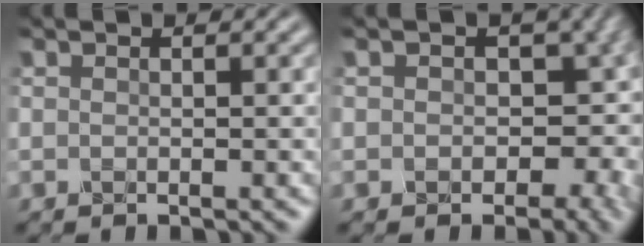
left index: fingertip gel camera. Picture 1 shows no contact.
{"total": 5.9, "force": [0.0, 4.4, 3.9], "torque": [-0.033, -0.007, -0.004]}